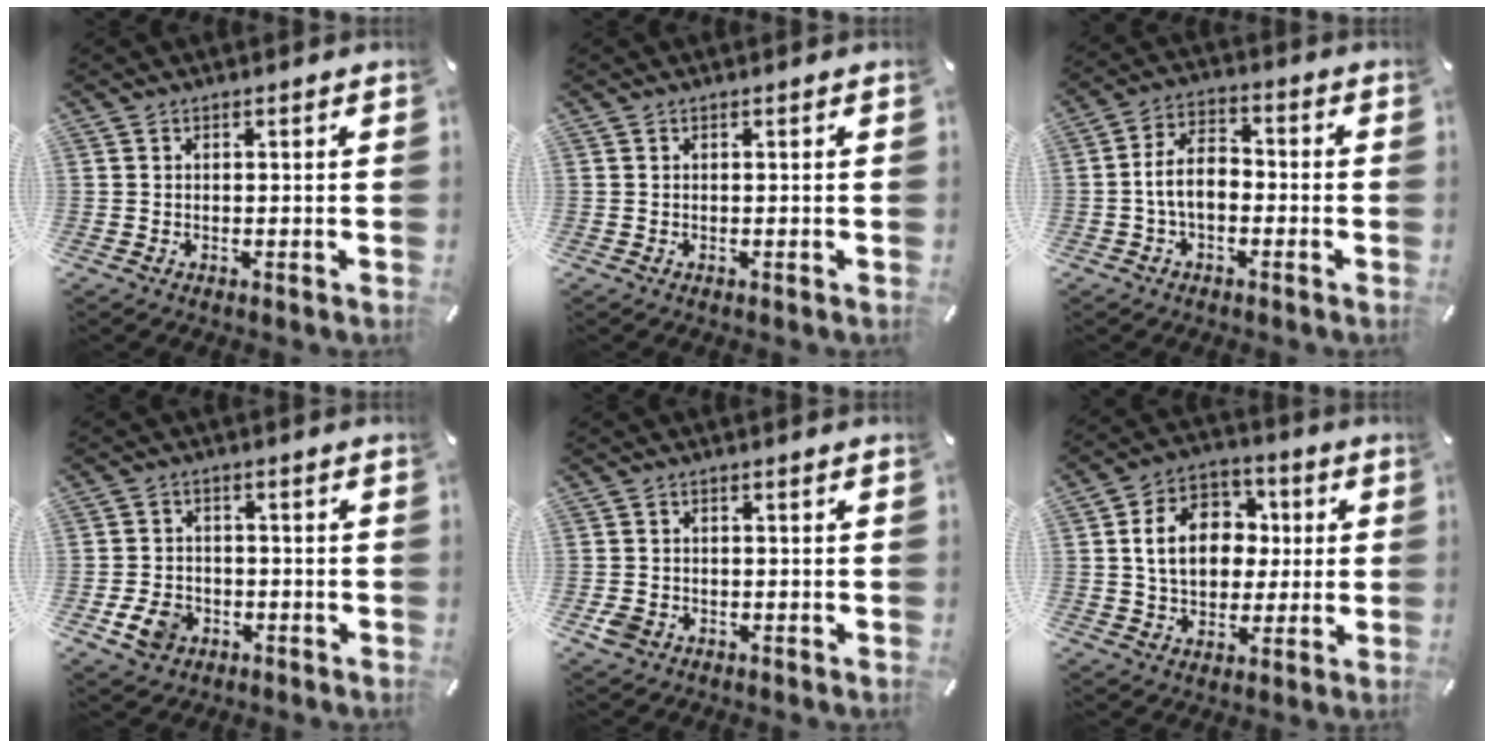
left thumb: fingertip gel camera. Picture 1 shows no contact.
{"total": 0.0}
{"total": 8.0, "force": [-2.1, 4.8, 6.0], "torque": [-0.121, 0.019, -0.040]}
{"total": 6.4, "force": [-2.4, 5.1, 3.0], "torque": [-0.065, 0.006, -0.045]}
{"total": 2.9, "force": [-1.2, 2.3, 1.3], "torque": [-0.029, 0.003, -0.024]}
{"total": 13.4, "force": [1.3, 11.0, 7.7], "torque": [-0.135, 0.013, 0.027]}